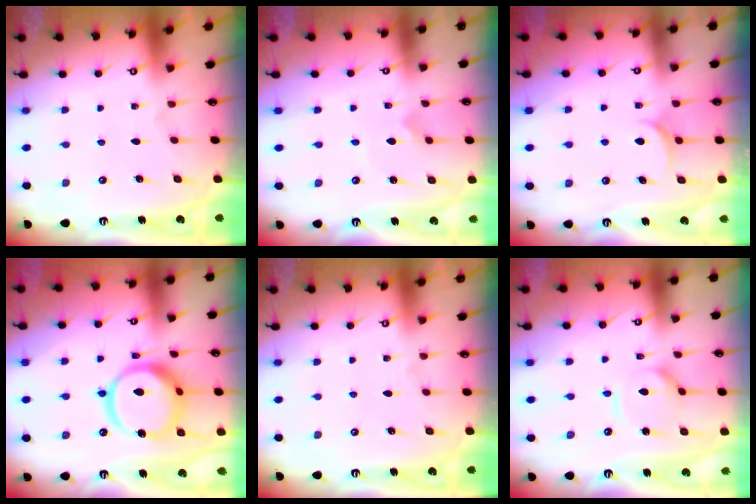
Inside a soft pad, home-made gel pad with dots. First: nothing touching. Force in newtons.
{"total": 3.5, "press": 3.4, "slide": 0.3}
{"total": 4.6, "press": 4.6, "slide": 0.1}
{"total": 17.5, "press": 17.4, "slide": 2.2}
{"total": 0.0}
{"total": 8.4, "press": 8.4, "slide": 0.7}